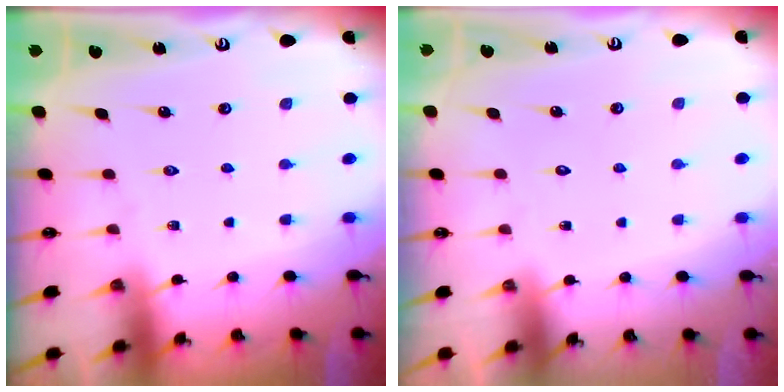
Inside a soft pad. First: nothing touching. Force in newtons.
{"total": 1.7, "press": 1.7, "slide": 0.1}